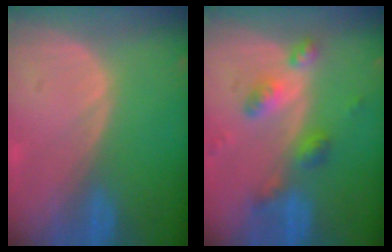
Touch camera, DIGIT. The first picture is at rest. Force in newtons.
{"total": 6.2, "press": 5.4, "slide": 3.0}